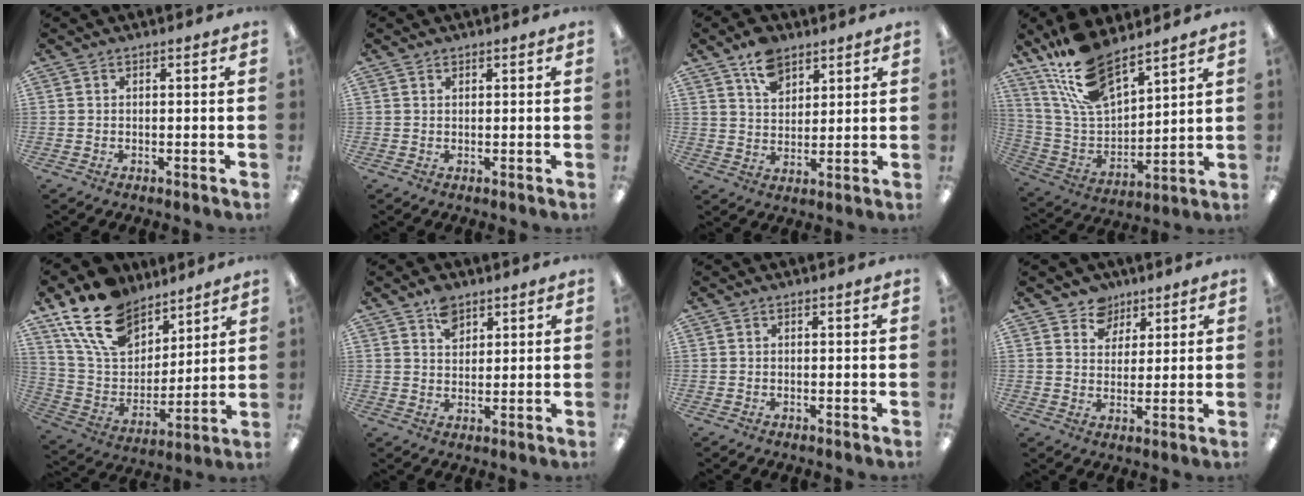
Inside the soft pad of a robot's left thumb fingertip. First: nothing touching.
{"total": 0.7, "force": [0.6, 0.3, 0.1], "torque": [-0.003, 0.000, 0.011]}
{"total": 8.1, "force": [5.7, 4.8, 3.3], "torque": [-0.061, -0.021, 0.105]}
{"total": 17.5, "force": [13.1, 7.0, 9.3], "torque": [-0.195, -0.066, 0.240]}
{"total": 18.5, "force": [13.1, 10.5, 7.8], "torque": [-0.163, -0.068, 0.246]}
{"total": 5.6, "force": [3.5, 3.6, 2.4], "torque": [-0.035, -0.010, 0.063]}
{"total": 0.0}
{"total": 6.6, "force": [4.4, 4.9, 0.4], "torque": [-0.003, -0.028, 0.081]}